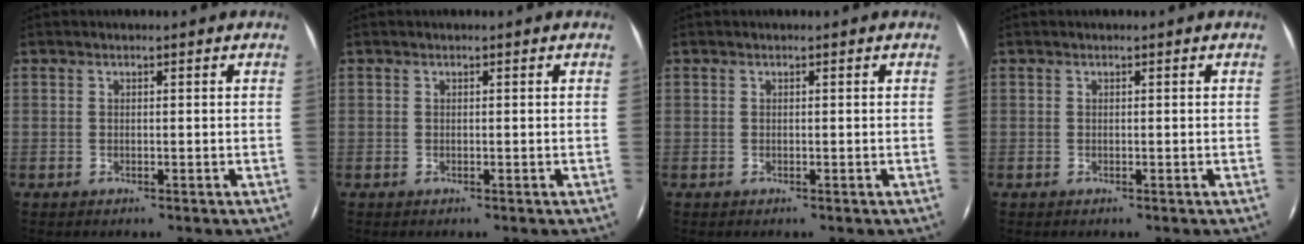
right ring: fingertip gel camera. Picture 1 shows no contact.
{"total": 0.0}
{"total": 0.0}
{"total": 0.0}